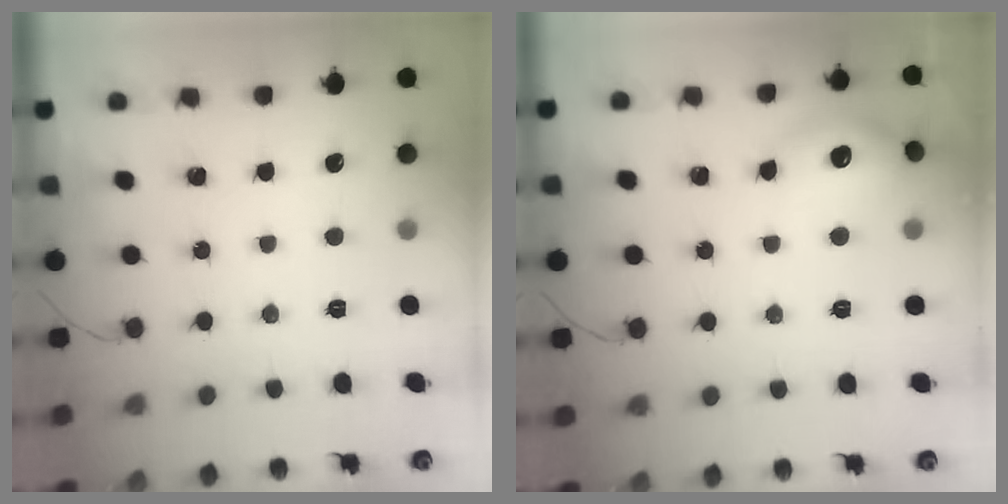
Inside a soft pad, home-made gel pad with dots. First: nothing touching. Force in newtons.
{"total": 10.3, "press": 10.2, "slide": 1.5}